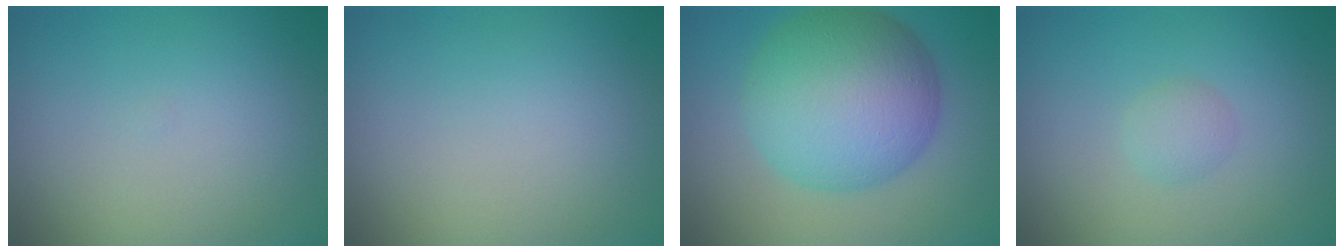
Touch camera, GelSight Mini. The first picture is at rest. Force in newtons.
{"total": 0.0}
{"total": 11.7, "press": 11.7, "slide": 0.2}
{"total": 1.4, "press": 1.4, "slide": 0.1}